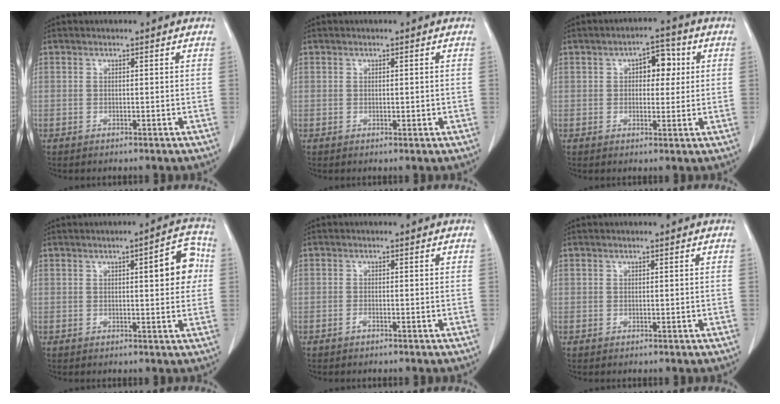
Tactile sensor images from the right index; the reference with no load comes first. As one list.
[{"total": 0.7, "force": [0.0, 0.5, 0.5], "torque": [-0.006, -0.001, 0.003]}, {"total": 5.4, "force": [1.4, 2.9, 4.3], "torque": [-0.057, 0.020, 0.020]}, {"total": 6.7, "force": [1.3, 1.8, 6.3], "torque": [-0.072, 0.016, 0.014]}, {"total": 0.6, "force": [-0.5, 0.1, 0.3], "torque": [-0.006, 0.001, -0.007]}, {"total": 0.0}]